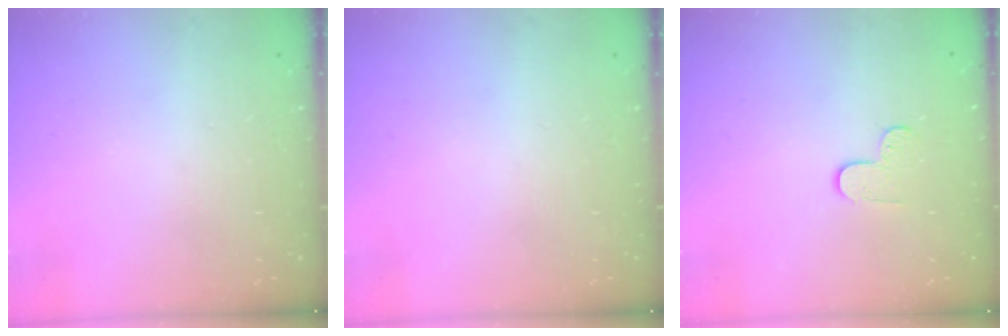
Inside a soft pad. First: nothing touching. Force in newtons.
{"total": 0.0}
{"total": 5.5, "press": 5.5, "slide": 0.5}